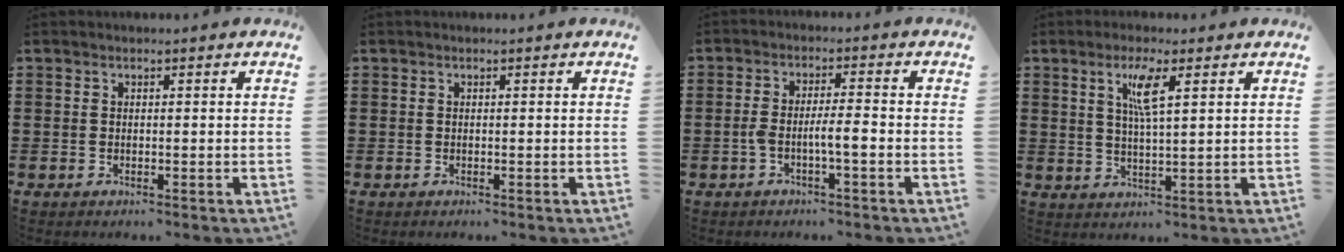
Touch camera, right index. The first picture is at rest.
{"total": 0.0}
{"total": 4.1, "force": [-1.4, 0.7, 3.8], "torque": [-0.083, -0.001, -0.033]}
{"total": 4.8, "force": [2.1, 0.7, 4.3], "torque": [-0.092, 0.005, 0.032]}